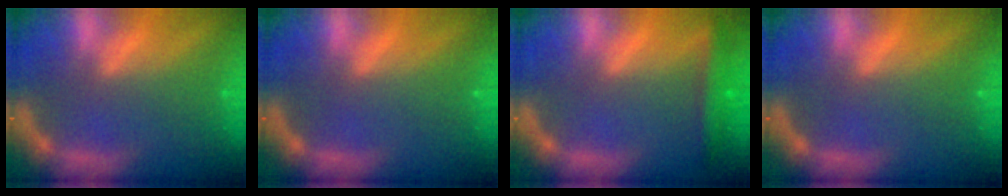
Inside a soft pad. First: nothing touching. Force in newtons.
{"total": 0.0}
{"total": 3.5}
{"total": 0.0}